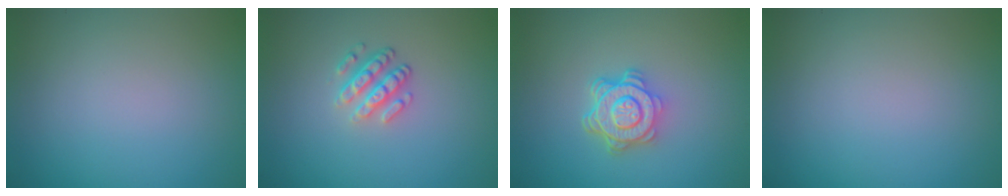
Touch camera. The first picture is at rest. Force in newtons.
{"total": 2.8, "press": 2.3, "slide": 1.5}
{"total": 4.7, "press": 3.5, "slide": 3.1}
{"total": 0.0}